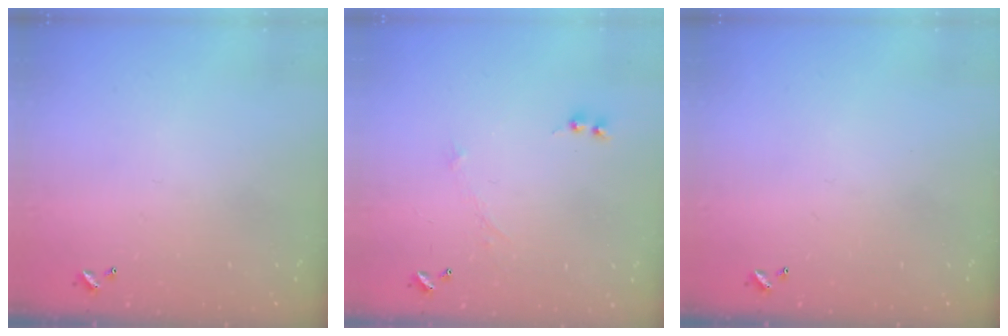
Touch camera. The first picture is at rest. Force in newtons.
{"total": 0.0}
{"total": 0.0}